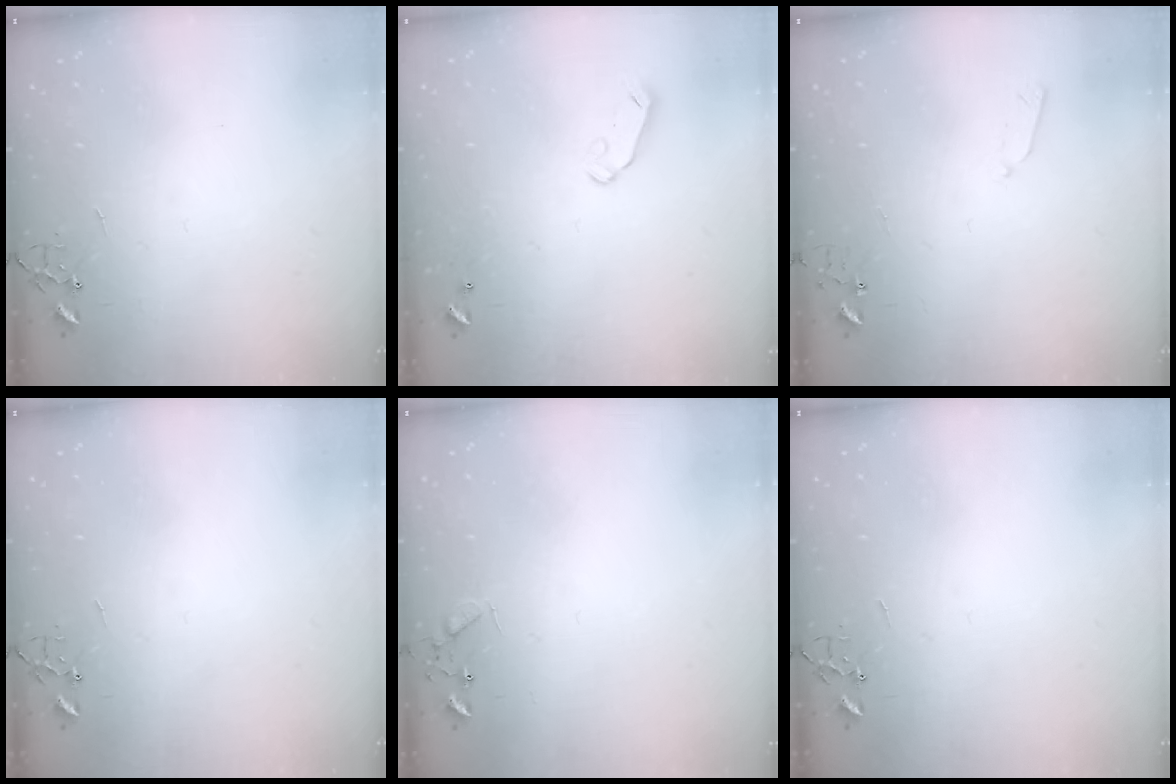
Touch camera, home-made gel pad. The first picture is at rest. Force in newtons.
{"total": 5.8, "press": 5.8, "slide": 0.5}
{"total": 3.4, "press": 3.4, "slide": 0.5}
{"total": 0.0}
{"total": 6.1, "press": 6.1, "slide": 0.5}
{"total": 0.0}